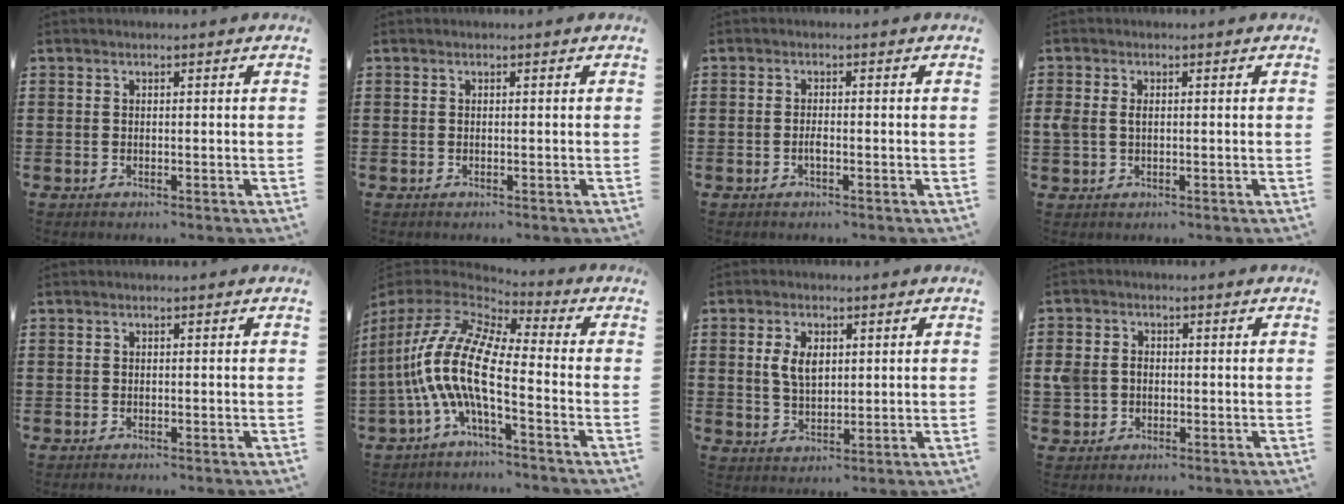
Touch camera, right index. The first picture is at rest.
{"total": 0.0}
{"total": 1.3, "force": [-0.6, 0.3, 1.1], "torque": [-0.023, -0.003, -0.010]}
{"total": 2.1, "force": [0.3, 1.4, 1.5], "torque": [-0.039, 0.005, 0.002]}
{"total": 0.0}
{"total": 11.8, "force": [-2.8, 4.0, 10.7], "torque": [-0.267, -0.025, -0.072]}
{"total": 4.8, "force": [1.2, 2.9, 3.7], "torque": [-0.080, 0.005, 0.015]}
{"total": 3.5, "force": [-0.2, 3.0, 1.8], "torque": [-0.057, 0.005, -0.010]}